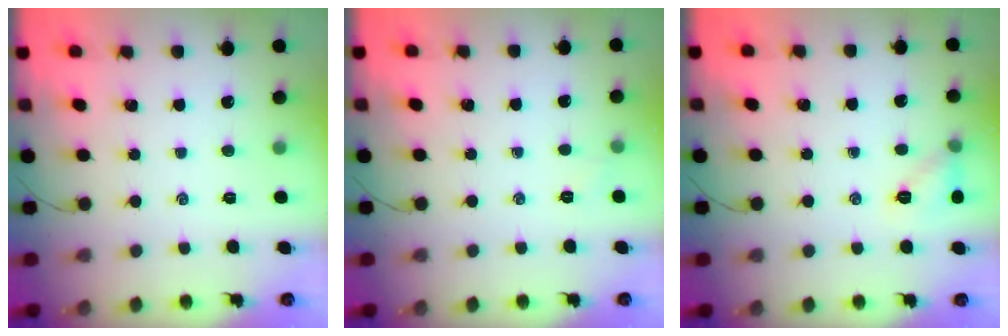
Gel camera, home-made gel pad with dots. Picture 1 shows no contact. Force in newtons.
{"total": 3.4, "press": 3.3, "slide": 1.1}
{"total": 6.9, "press": 6.8, "slide": 1.3}